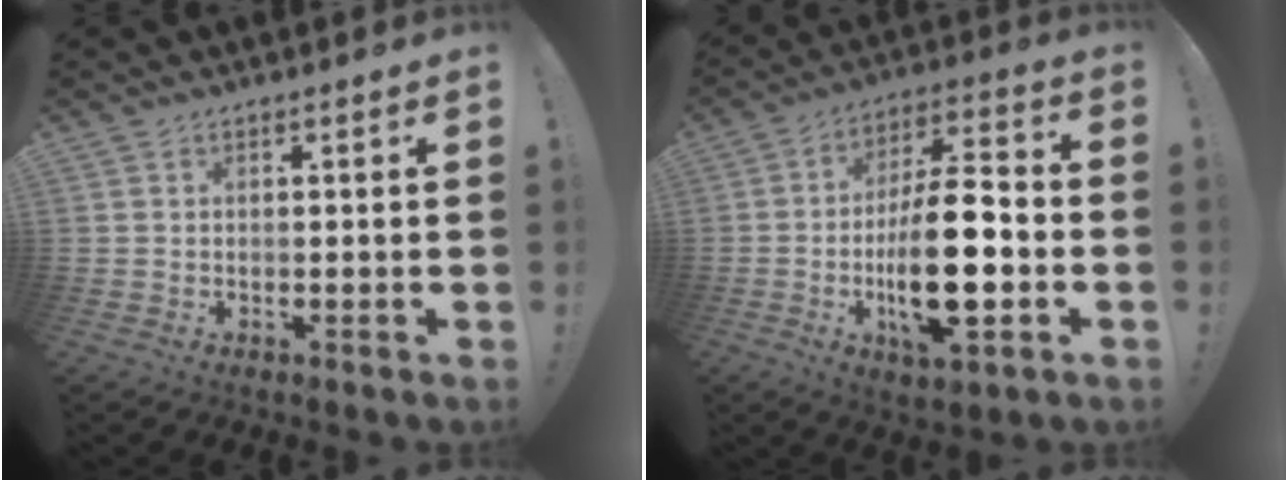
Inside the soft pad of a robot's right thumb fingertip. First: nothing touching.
{"total": 19.8, "force": [-4.2, 7.3, 17.9], "torque": [-0.321, 0.009, -0.068]}